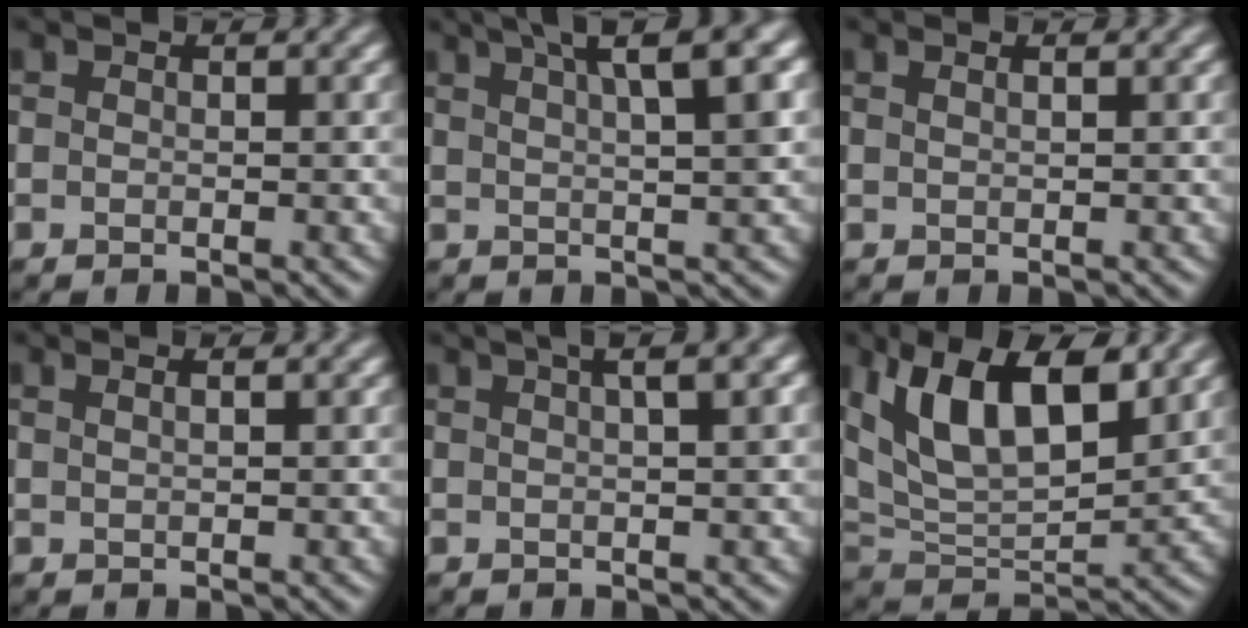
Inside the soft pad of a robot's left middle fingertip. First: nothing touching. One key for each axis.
{"total": 7.0, "fx": 3.7, "fy": 1.7, "fz": 5.7, "tx": -0.054, "ty": 0.035, "tz": 0.038}
{"total": 1.0, "fx": 0.8, "fy": 0.0, "fz": 0.6, "tx": -0.007, "ty": -0.004, "tz": 0.016}
{"total": 1.4, "fx": 1.0, "fy": 0.3, "fz": 1.0, "tx": -0.012, "ty": 0.002, "tz": 0.011}
{"total": 3.8, "fx": 2.0, "fy": 1.0, "fz": 3.1, "tx": -0.032, "ty": 0.020, "tz": 0.021}
{"total": 10.1, "fx": 4.5, "fy": 4.2, "fz": 8.0, "tx": -0.155, "ty": 0.009, "tz": 0.080}